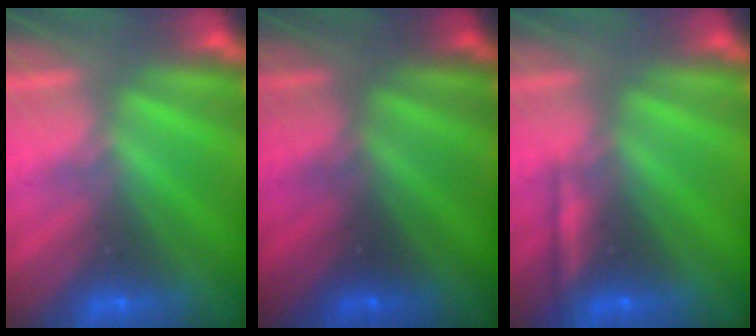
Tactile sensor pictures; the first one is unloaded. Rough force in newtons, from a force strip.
{"total": 2.4}
{"total": 2.3}